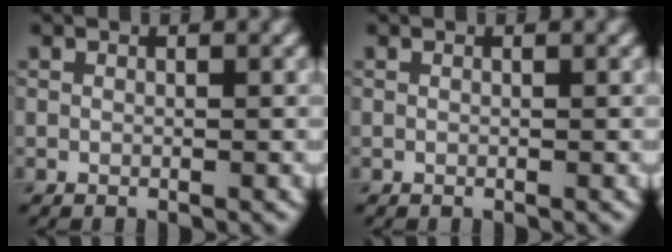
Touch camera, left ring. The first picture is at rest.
{"total": 0.0}